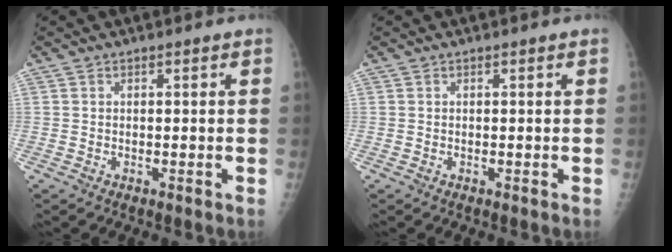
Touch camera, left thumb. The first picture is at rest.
{"total": 0.0}